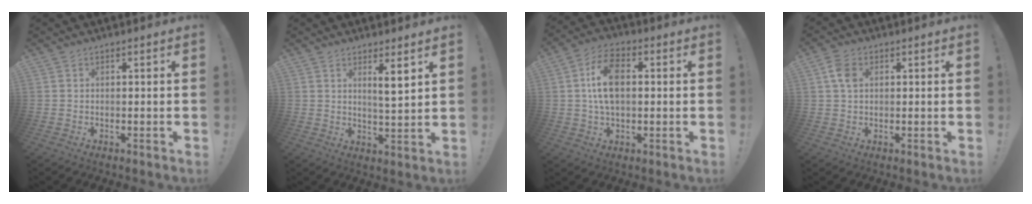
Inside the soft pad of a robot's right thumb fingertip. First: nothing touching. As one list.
[{"total": 5.8, "force": [3.2, 0.4, 4.8], "torque": [-0.066, -0.027, 0.046]}, {"total": 11.1, "force": [0.9, 6.6, 9.0], "torque": [-0.161, 0.004, 0.016]}, {"total": 5.2, "force": [1.6, 3.4, 3.7], "torque": [-0.066, 0.001, 0.029]}]